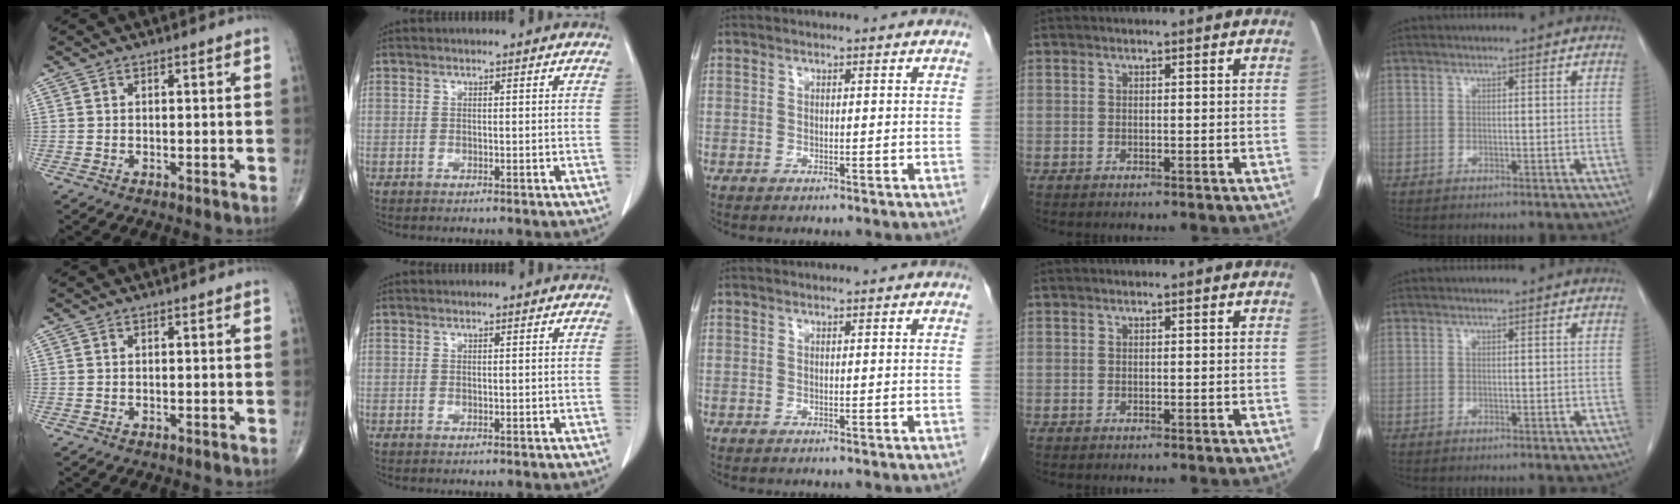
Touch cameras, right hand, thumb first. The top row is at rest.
{}